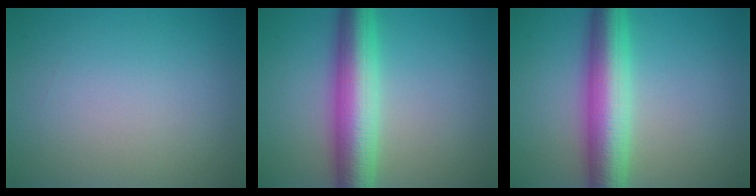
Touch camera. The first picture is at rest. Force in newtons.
{"total": 7.6, "press": 7.6, "slide": 0.1}
{"total": 7.6, "press": 7.6, "slide": 0.1}